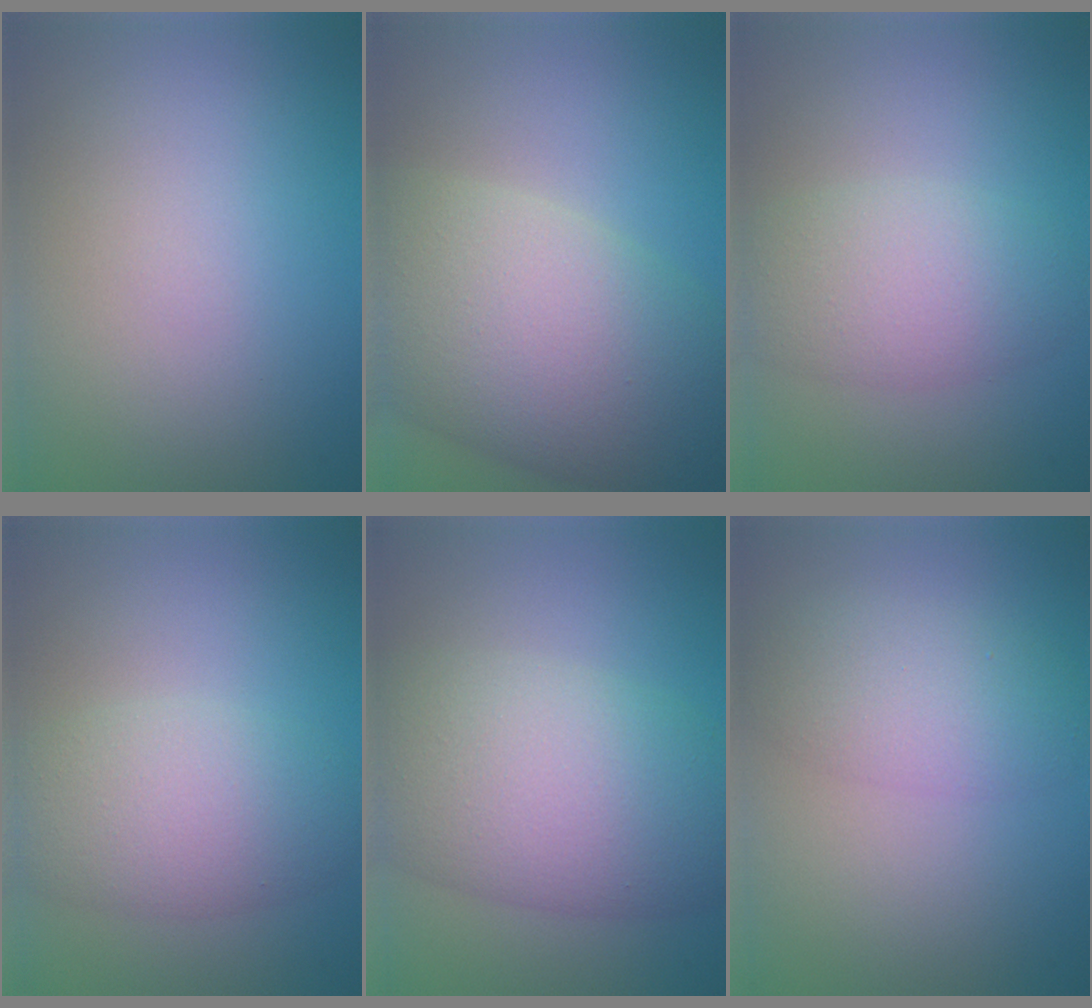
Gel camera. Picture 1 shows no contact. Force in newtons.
{"total": 11.7, "press": 11.7, "slide": 0.4}
{"total": 2.7, "press": 2.7, "slide": 0.3}
{"total": 4.8, "press": 4.8, "slide": 0.1}
{"total": 9.4, "press": 9.4, "slide": 0.2}
{"total": 3.7, "press": 3.7, "slide": 0.1}